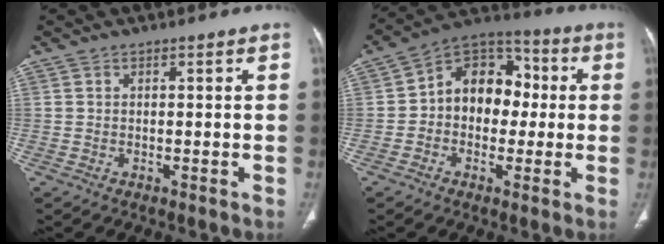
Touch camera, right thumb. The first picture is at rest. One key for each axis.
{"total": 13.2, "fx": 0.4, "fy": 9.8, "fz": 8.9, "tx": -0.091, "ty": 0.039, "tz": -0.007}